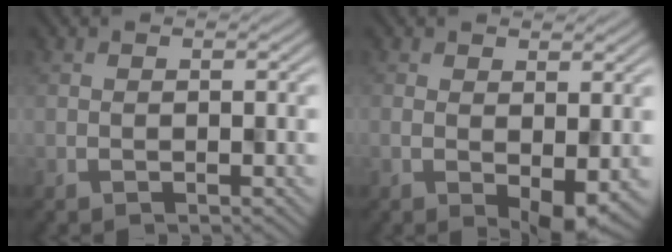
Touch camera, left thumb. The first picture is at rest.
{"total": 4.7, "force": [-1.2, 1.6, 4.3], "torque": [-0.064, -0.008, -0.004]}